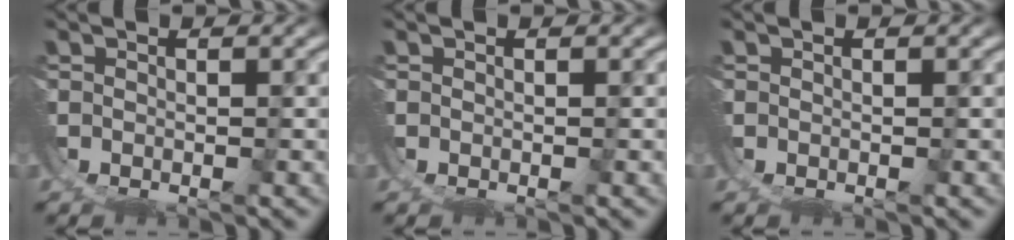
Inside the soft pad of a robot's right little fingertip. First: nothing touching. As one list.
[{"total": 0.0}, {"total": 0.0}]